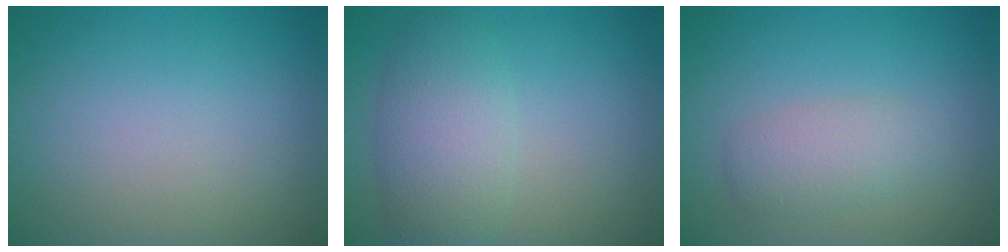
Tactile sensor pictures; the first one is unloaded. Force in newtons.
{"total": 4.8, "press": 4.8, "slide": 0.2}
{"total": 2.6, "press": 2.6, "slide": 0.3}